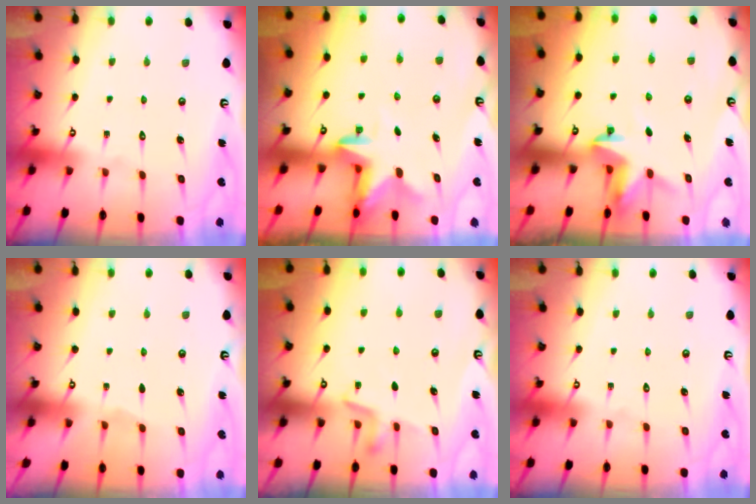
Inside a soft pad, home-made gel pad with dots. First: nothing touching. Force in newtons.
{"total": 2.7, "press": 2.6, "slide": 0.5}
{"total": 3.6, "press": 3.6, "slide": 0.3}
{"total": 1.4, "press": 1.4, "slide": 0.3}
{"total": 3.0, "press": 2.9, "slide": 0.8}
{"total": 0.0}